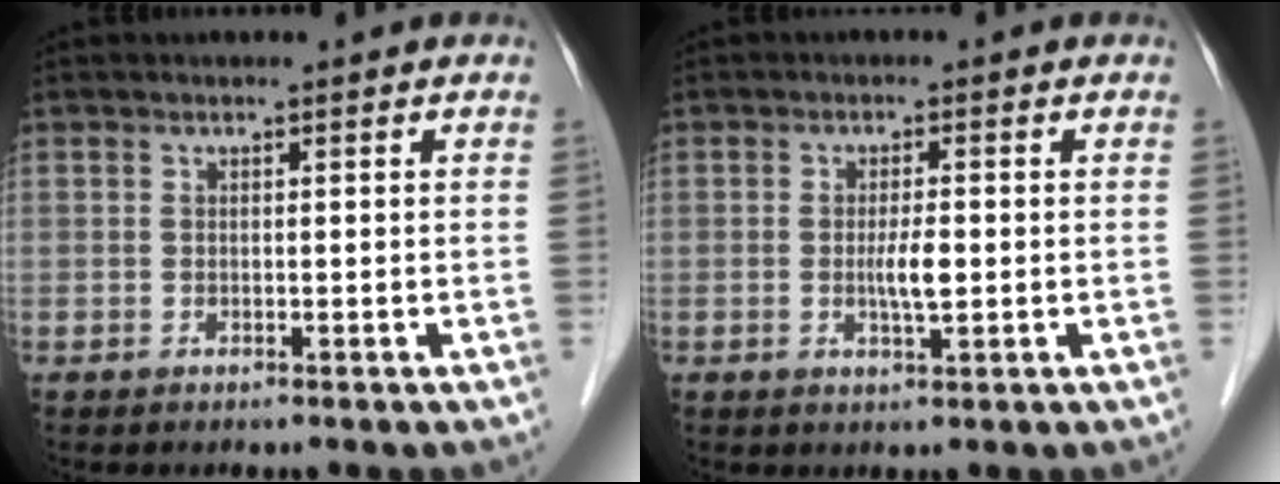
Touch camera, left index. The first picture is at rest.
{"total": 3.1, "force": [-0.4, 0.5, 3.1], "torque": [-0.060, -0.003, -0.006]}